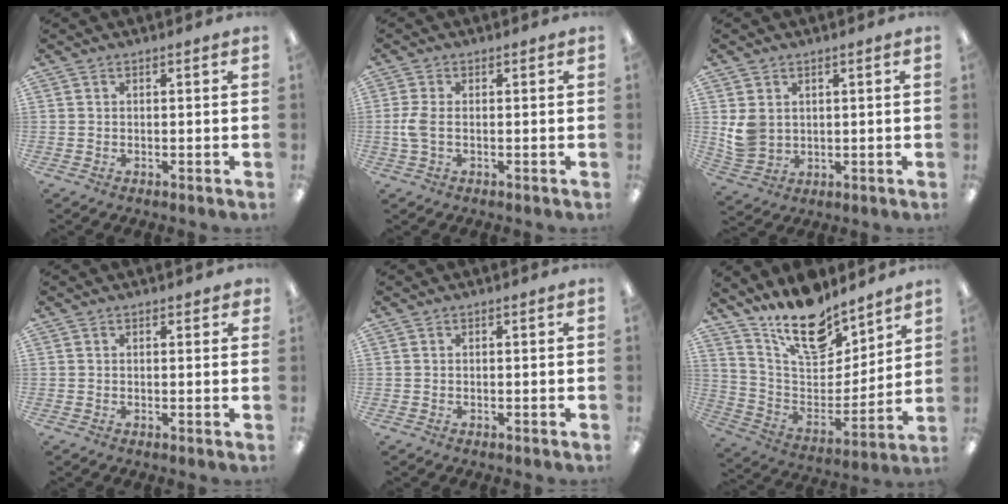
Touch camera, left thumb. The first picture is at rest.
{"total": 4.5, "force": [-0.2, 2.4, 3.8], "torque": [-0.088, 0.001, -0.007]}
{"total": 5.8, "force": [1.8, 4.9, 2.4], "torque": [-0.051, 0.003, 0.039]}
{"total": 0.9, "force": [0.6, 0.5, 0.4], "torque": [0.000, -0.001, 0.010]}
{"total": 0.0}
{"total": 18.5, "force": [14.1, 8.9, 8.0], "torque": [-0.132, -0.099, 0.252]}